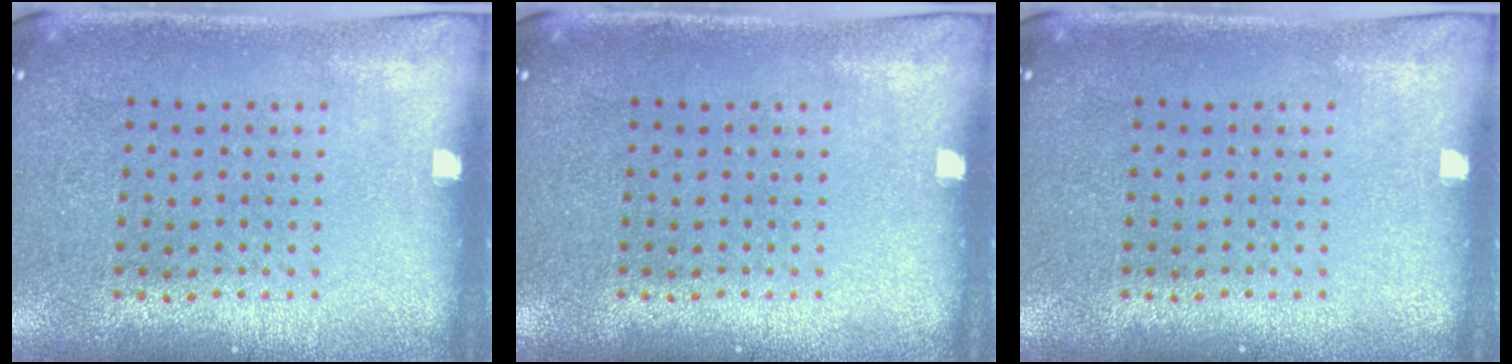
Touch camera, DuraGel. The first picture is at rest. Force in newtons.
{"total": 0.0}
{"total": 0.0}